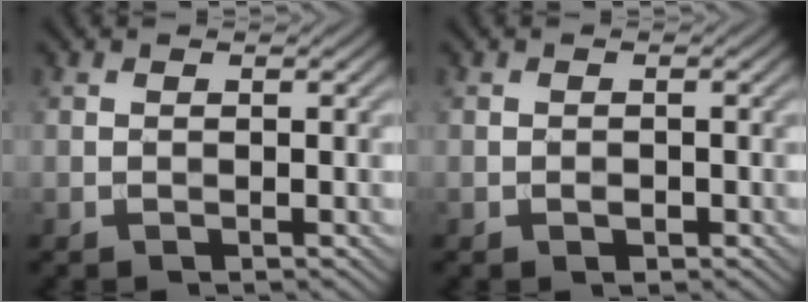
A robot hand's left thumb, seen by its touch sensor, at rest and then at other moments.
{"total": 0.9, "force": [-0.4, 0.6, 0.5], "torque": [-0.006, 0.002, -0.007]}